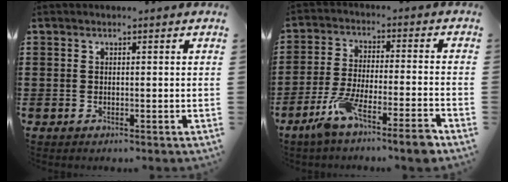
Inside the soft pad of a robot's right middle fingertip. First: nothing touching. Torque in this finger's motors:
{"motor_torque": [1.20, -0.94, 0.25, 0.10]}